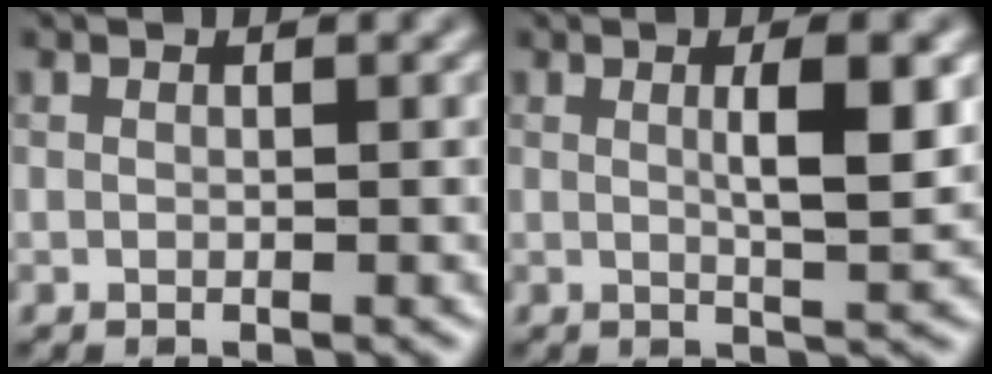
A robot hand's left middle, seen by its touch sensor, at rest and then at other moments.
{"total": 4.1, "force": [0.8, 0.8, 4.0], "torque": [-0.060, 0.001, 0.012]}